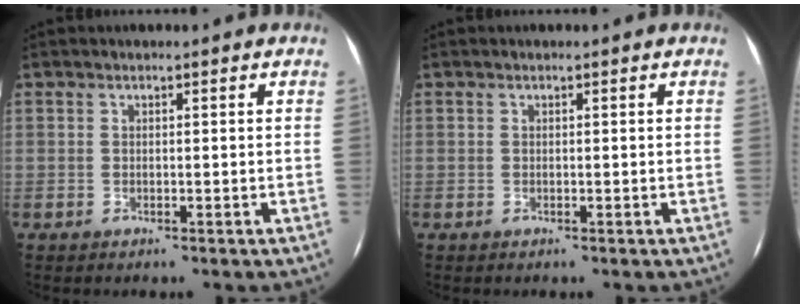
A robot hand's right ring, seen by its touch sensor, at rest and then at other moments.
{"total": 0.0}